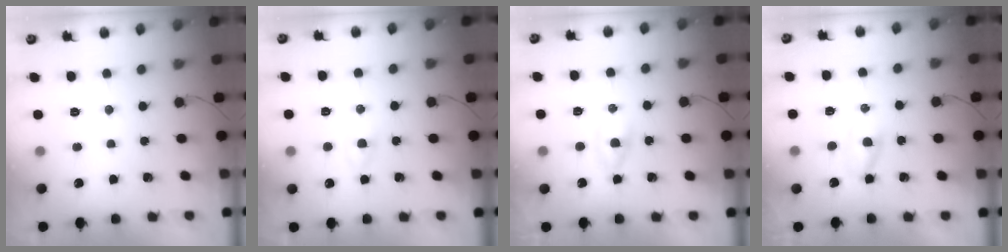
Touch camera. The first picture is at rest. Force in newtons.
{"total": 1.9, "press": 1.8, "slide": 0.6}
{"total": 1.5, "press": 1.3, "slide": 0.8}
{"total": 2.0, "press": 1.8, "slide": 0.9}